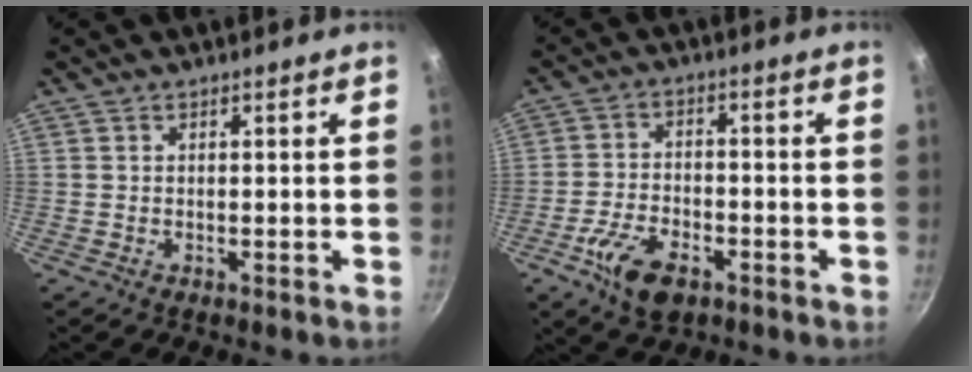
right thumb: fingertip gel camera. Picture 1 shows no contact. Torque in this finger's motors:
{"motor_torque": [2.52, 2.49, 1.11, -0.96, 0.07]}